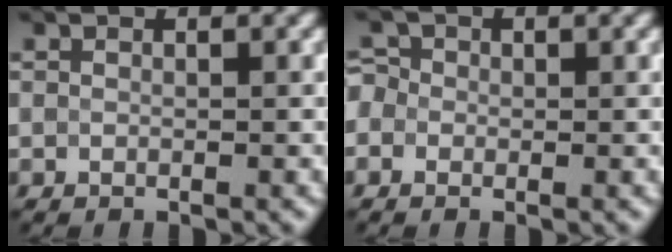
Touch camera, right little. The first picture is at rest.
{"total": 1.9, "force": [0.1, 1.8, 0.7], "torque": [-0.002, 0.012, -0.017]}